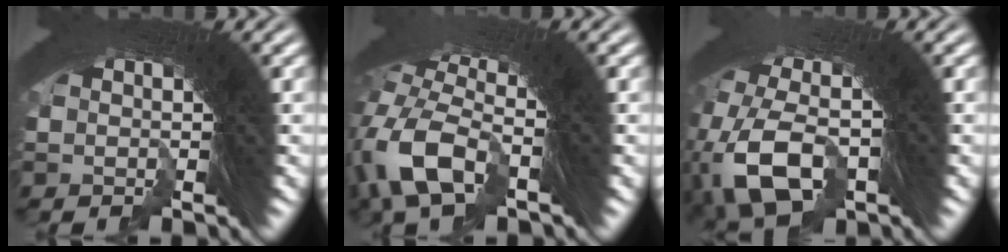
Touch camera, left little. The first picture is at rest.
{"total": 4.4, "force": [-3.3, 2.6, 1.3], "torque": [-0.064, -0.039, -0.043]}
{"total": 8.8, "force": [-5.8, 6.1, 2.6], "torque": [-0.111, -0.071, -0.069]}